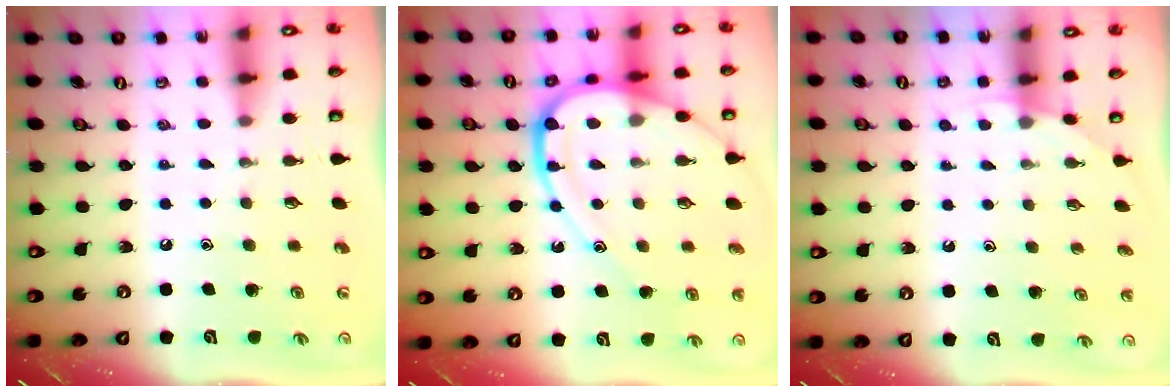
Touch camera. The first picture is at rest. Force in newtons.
{"total": 16.4, "press": 16.3, "slide": 1.4}
{"total": 2.7, "press": 2.7, "slide": 0.1}